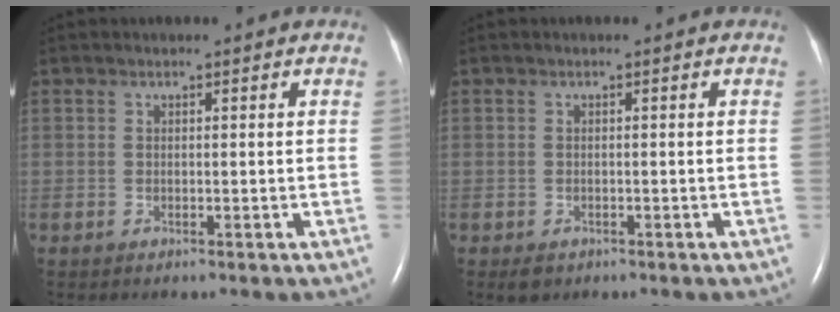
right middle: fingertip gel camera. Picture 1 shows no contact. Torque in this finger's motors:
{"motor_torque": [0.06, -0.04, -0.01, 0.01]}